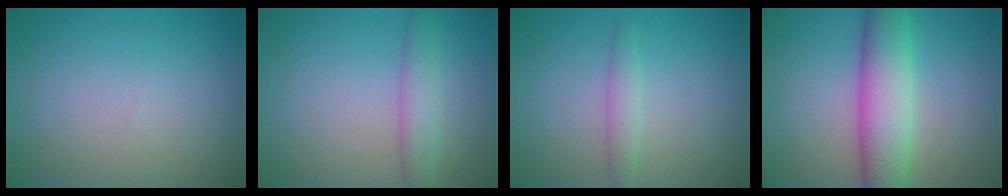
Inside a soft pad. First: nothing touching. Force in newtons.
{"total": 2.9, "press": 2.9, "slide": 0.1}
{"total": 1.6, "press": 1.6, "slide": 0.0}
{"total": 6.9, "press": 6.9, "slide": 0.0}